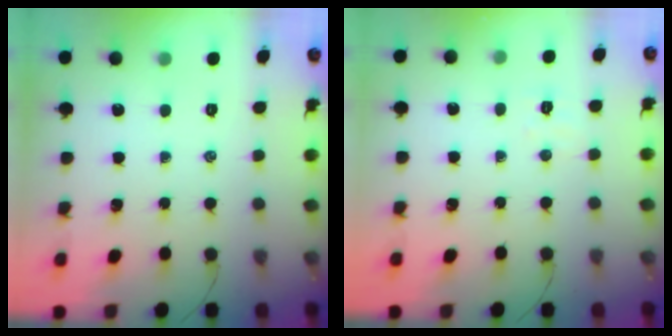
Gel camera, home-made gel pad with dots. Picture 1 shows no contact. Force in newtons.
{"total": 4.2, "press": 4.0, "slide": 1.0}